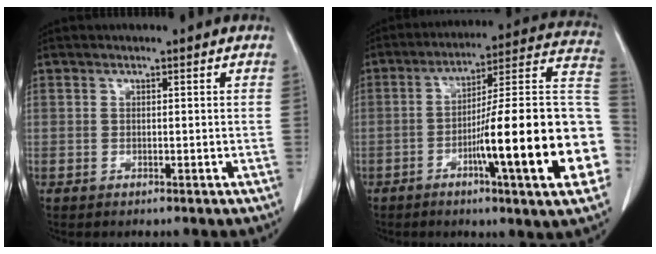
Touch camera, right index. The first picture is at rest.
{"total": 23.7, "force": [-6.2, 1.1, 22.8], "torque": [-0.241, 0.013, -0.091]}